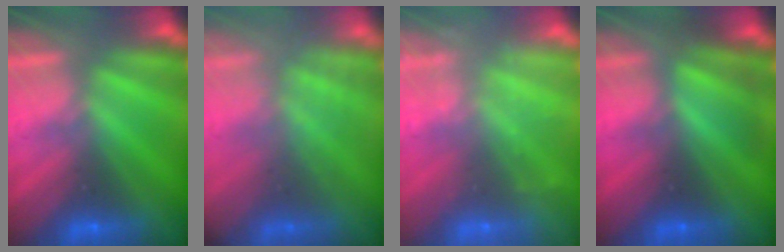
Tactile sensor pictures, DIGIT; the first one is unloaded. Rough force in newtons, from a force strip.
{"total": 2.8}
{"total": 2.3}
{"total": 3.0}